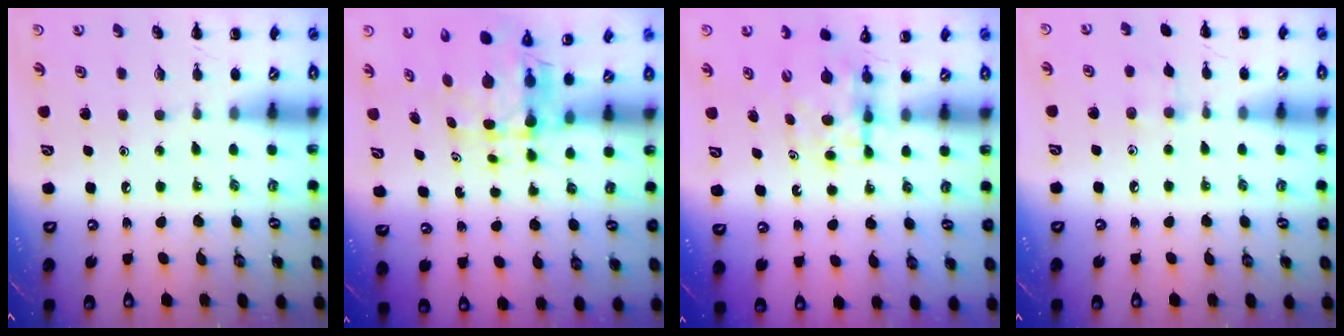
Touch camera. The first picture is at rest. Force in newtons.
{"total": 5.8, "press": 5.6, "slide": 1.6}
{"total": 5.4, "press": 5.4, "slide": 0.0}
{"total": 5.8, "press": 5.5, "slide": 1.9}